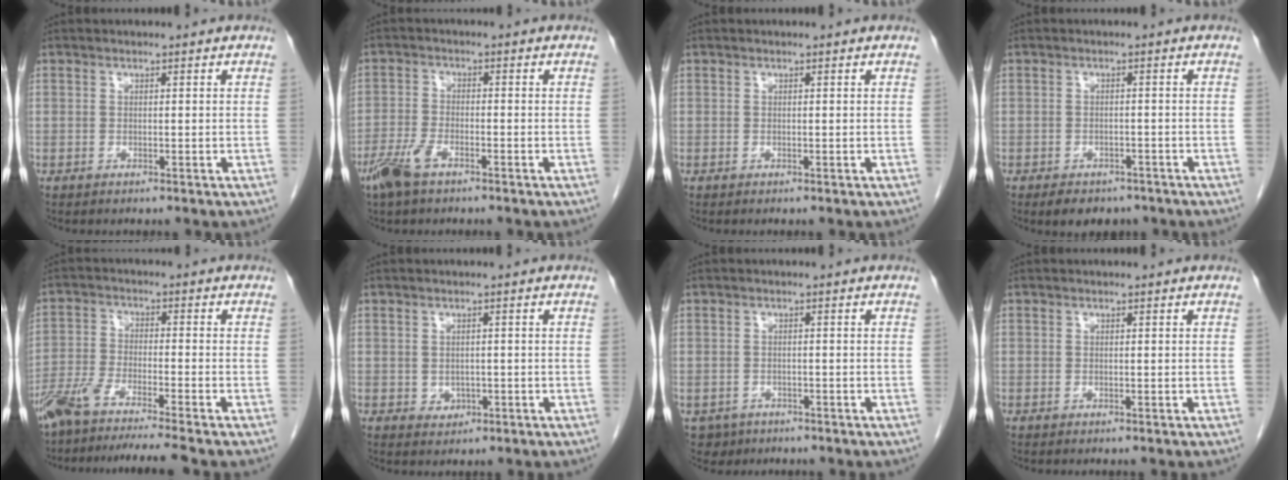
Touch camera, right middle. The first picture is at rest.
{"total": 5.1, "force": [-3.5, 1.6, 3.4], "torque": [-0.083, -0.007, -0.067]}
{"total": 0.0}
{"total": 5.4, "force": [-4.1, 2.9, 1.9], "torque": [-0.025, 0.000, -0.051]}
{"total": 10.1, "force": [-8.7, -1.0, 5.1], "torque": [-0.085, -0.026, -0.148]}
{"total": 1.6, "force": [-0.3, 1.4, 0.8], "torque": [-0.016, 0.000, 0.003]}
{"total": 3.2, "force": [-2.1, 2.4, 0.3], "torque": [-0.007, 0.001, -0.031]}
{"total": 0.0}